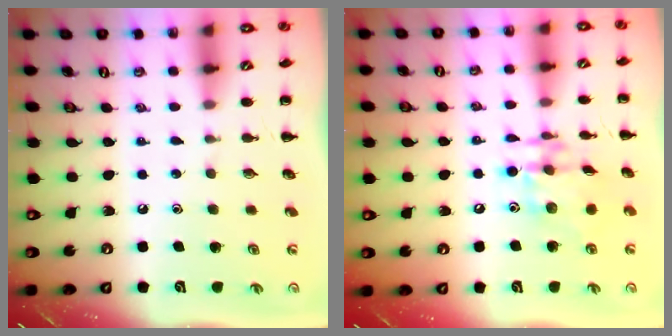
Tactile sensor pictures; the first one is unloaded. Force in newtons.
{"total": 13.4, "press": 13.3, "slide": 2.0}